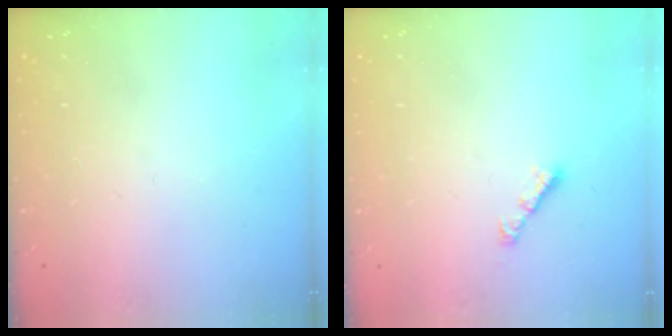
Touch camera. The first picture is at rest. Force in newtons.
{"total": 2.8, "press": 2.8, "slide": 0.7}